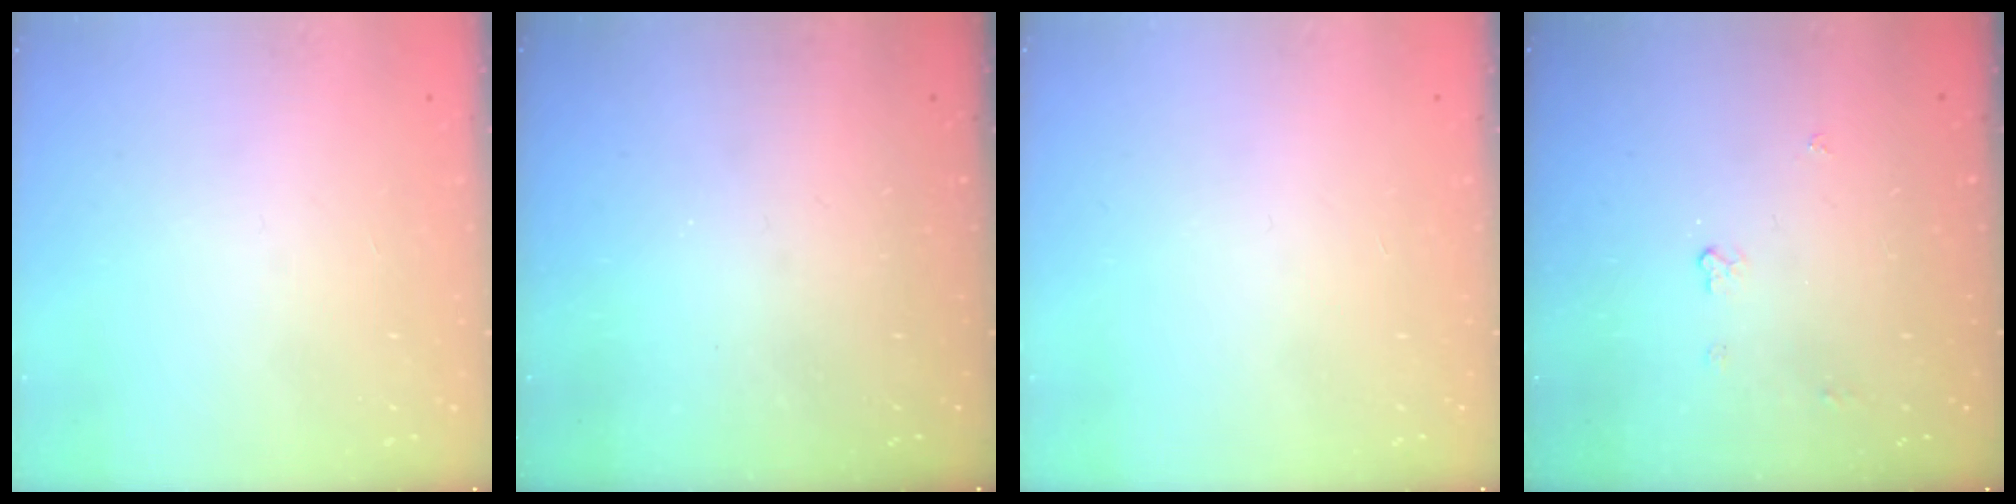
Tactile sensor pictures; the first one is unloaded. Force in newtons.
{"total": 0.0}
{"total": 0.0}
{"total": 3.5, "press": 3.5, "slide": 0.2}